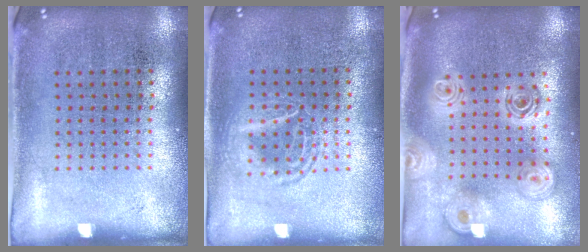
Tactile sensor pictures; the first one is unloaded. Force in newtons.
{"total": 1.3, "press": 1.2, "slide": 0.2}
{"total": 2.4, "press": 1.9, "slide": 1.5}